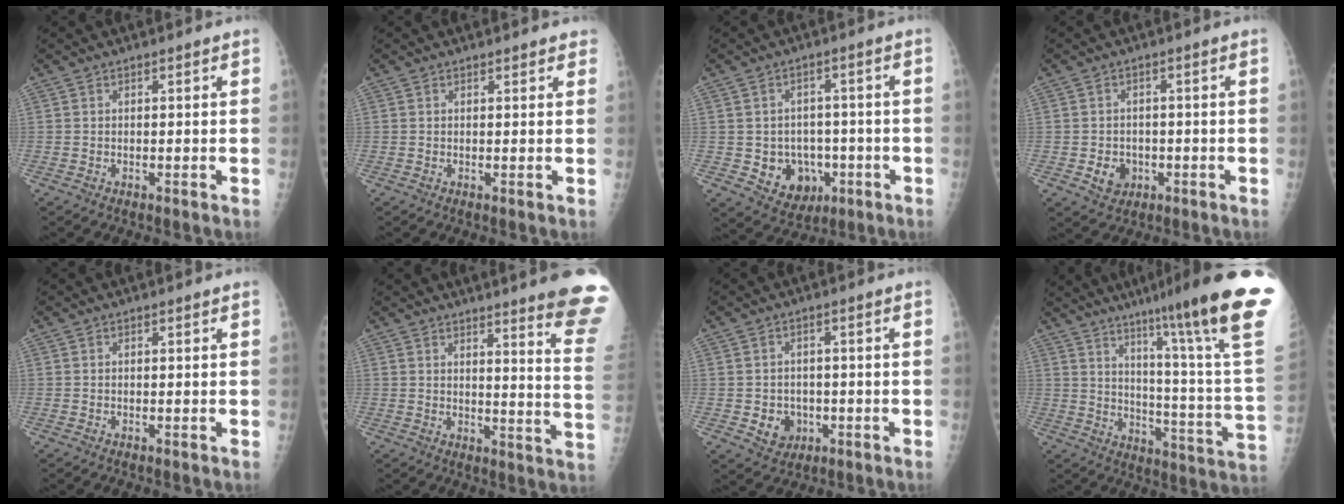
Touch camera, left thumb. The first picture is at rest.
{"total": 2.2, "force": [1.9, 0.8, 0.9], "torque": [0.006, 0.000, 0.014]}
{"total": 9.0, "force": [-2.3, 7.7, 4.1], "torque": [-0.028, 0.016, -0.019]}
{"total": 4.3, "force": [-1.3, 3.7, 1.9], "torque": [-0.012, 0.006, -0.013]}
{"total": 0.0}
{"total": 15.2, "force": [11.9, -0.1, 9.5], "torque": [-0.095, -0.105, 0.131]}
{"total": 5.2, "force": [-1.4, 4.5, 2.2], "torque": [-0.009, 0.007, -0.013]}
{"total": 27.3, "force": [17.8, 0.6, 20.7], "torque": [-0.255, -0.094, 0.250]}